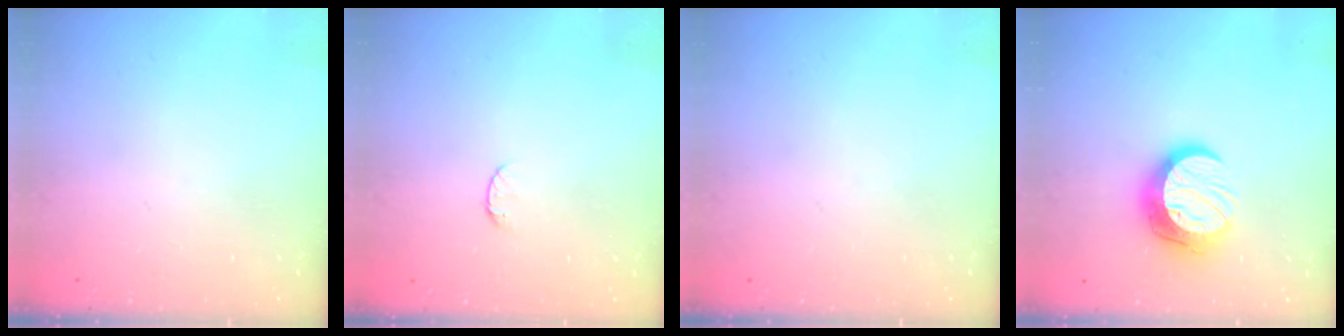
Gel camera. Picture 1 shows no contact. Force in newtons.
{"total": 4.8, "press": 4.8, "slide": 0.5}
{"total": 0.0}
{"total": 12.9, "press": 12.8, "slide": 1.1}